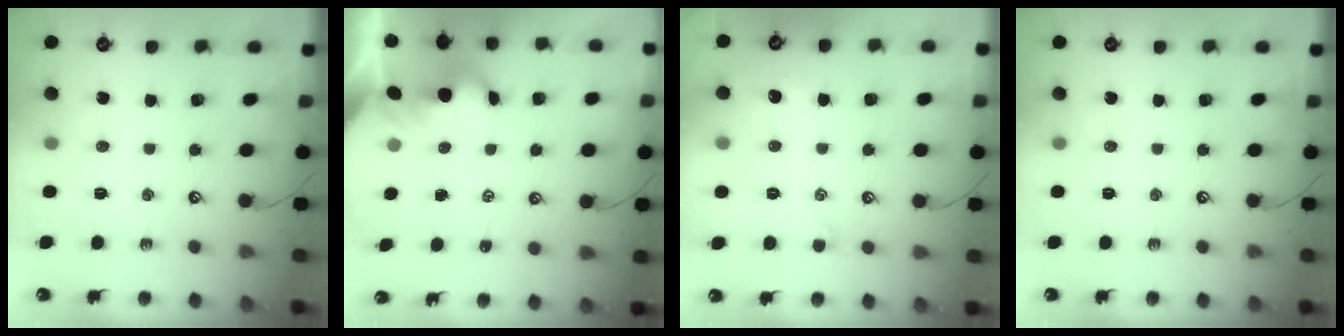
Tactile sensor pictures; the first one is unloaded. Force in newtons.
{"total": 2.0, "press": 2.0, "slide": 0.1}
{"total": 1.0, "press": 0.9, "slide": 0.6}
{"total": 0.0}